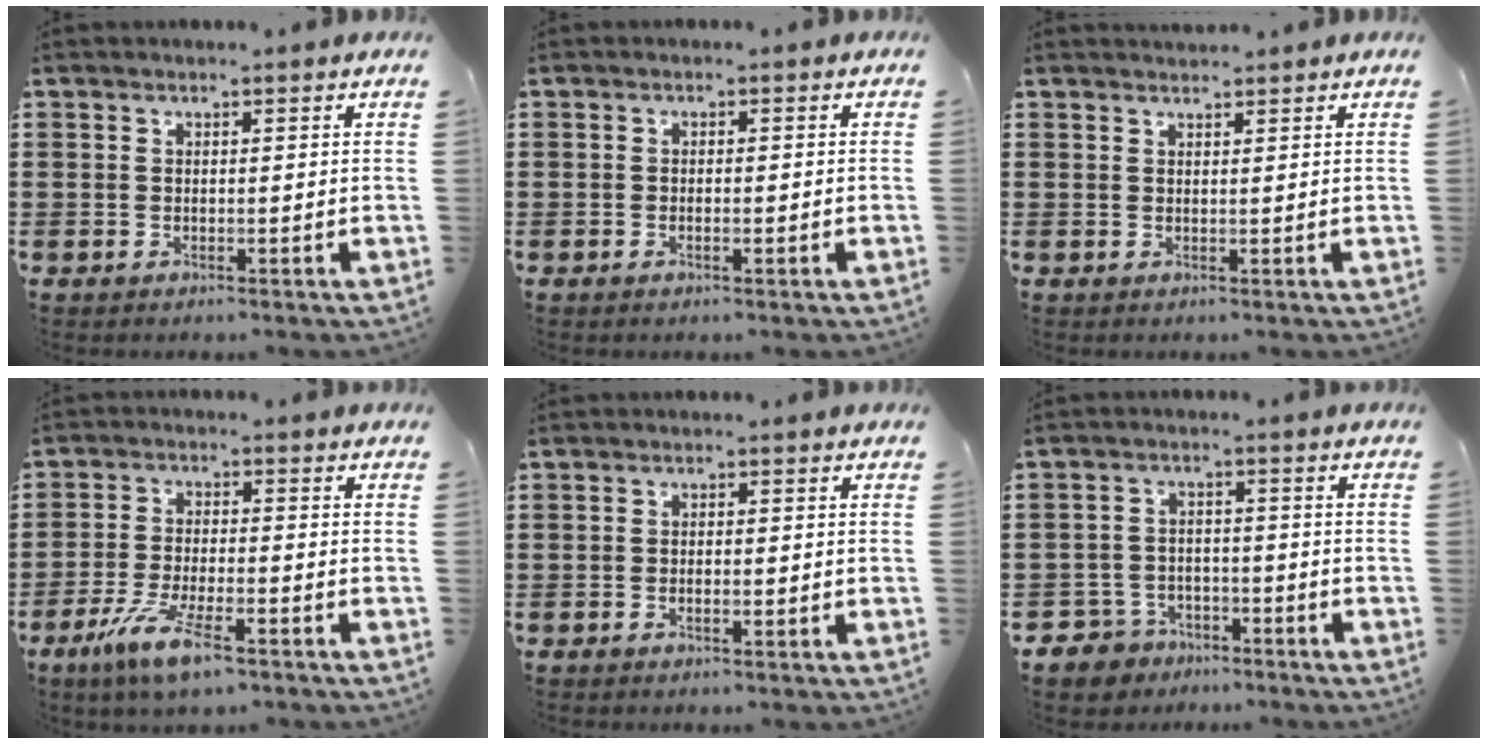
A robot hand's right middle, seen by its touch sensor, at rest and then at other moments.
{"total": 0.8, "force": [-0.4, 0.1, 0.7], "torque": [-0.014, -0.003, -0.006]}
{"total": 1.2, "force": [1.2, 0.0, -0.1], "torque": [-0.002, -0.003, 0.023]}
{"total": 7.9, "force": [-4.8, 1.7, 6.0], "torque": [-0.132, -0.010, -0.091]}
{"total": 1.3, "force": [-0.5, 0.4, 1.1], "torque": [-0.021, -0.001, -0.010]}
{"total": 4.0, "force": [-3.6, 1.7, 0.1], "torque": [-0.027, 0.001, -0.082]}